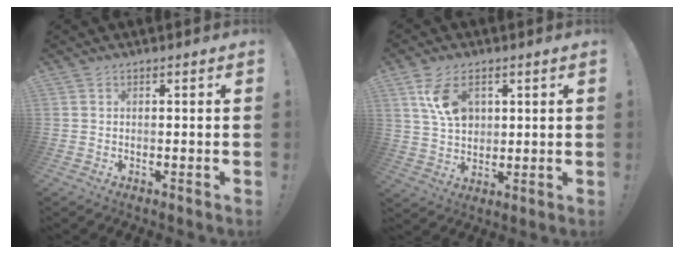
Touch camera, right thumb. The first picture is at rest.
{"total": 10.6, "force": [4.3, 6.8, 7.0], "torque": [-0.118, -0.007, 0.083]}